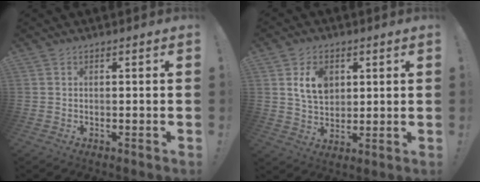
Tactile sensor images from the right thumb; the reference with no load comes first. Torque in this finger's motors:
{"motor_torque": [1.35, 1.30, 0.26, -0.14, 0.00]}